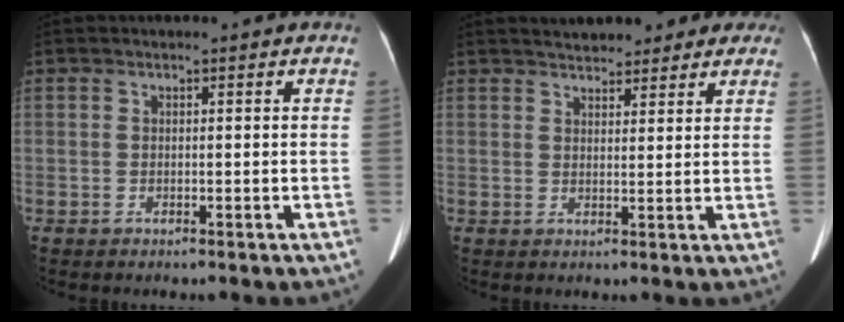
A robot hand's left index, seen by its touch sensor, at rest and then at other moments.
{"total": 8.8, "force": [7.5, 3.3, 3.4], "torque": [-0.026, 0.020, 0.091]}